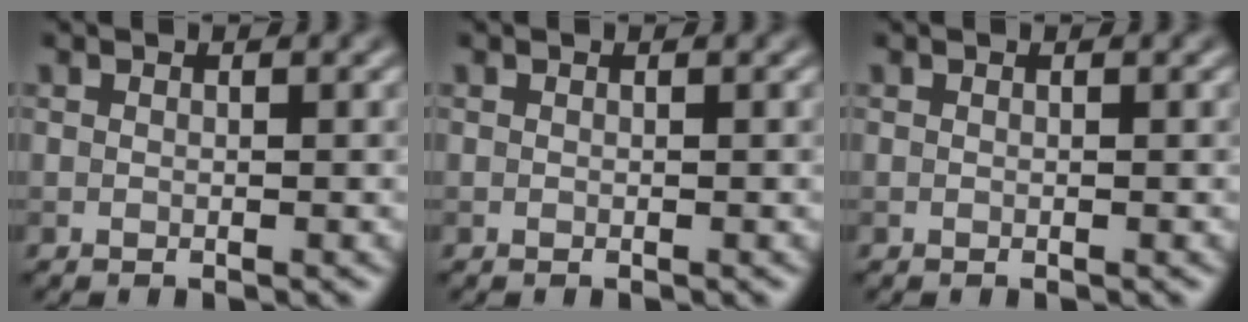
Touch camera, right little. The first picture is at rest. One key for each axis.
{"total": 0.0}
{"total": 0.0}